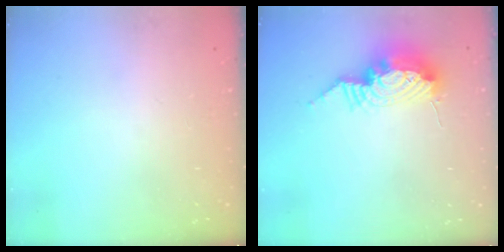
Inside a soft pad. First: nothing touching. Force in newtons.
{"total": 12.6, "press": 12.5, "slide": 1.8}